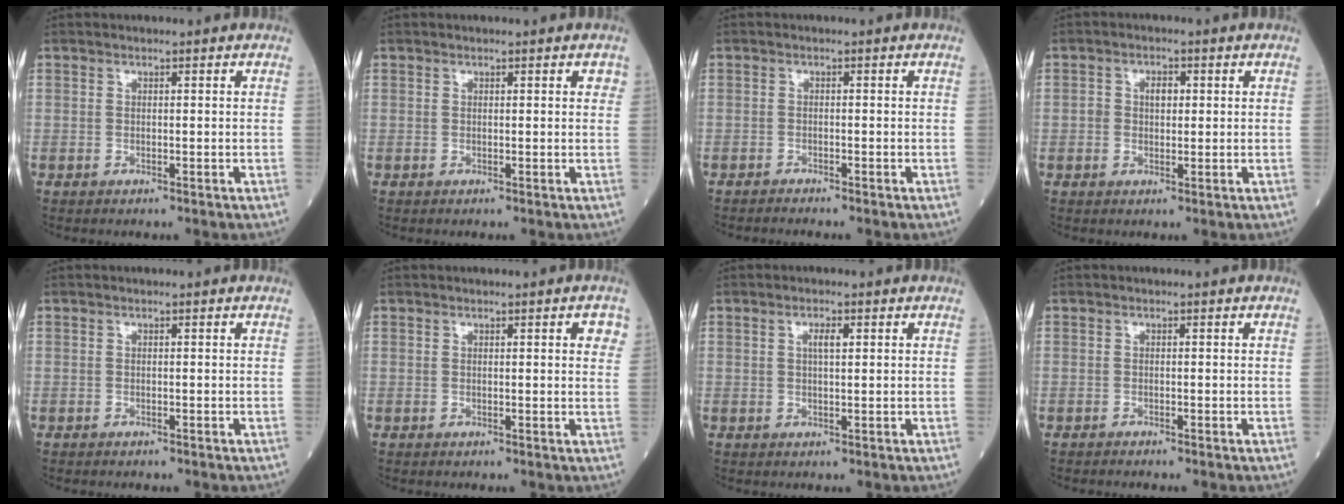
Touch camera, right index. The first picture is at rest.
{"total": 1.1, "force": [0.6, 0.3, 0.9], "torque": [-0.009, 0.001, 0.004]}
{"total": 1.3, "force": [-1.3, -0.3, 0.2], "torque": [-0.005, -0.001, -0.021]}
{"total": 2.6, "force": [0.4, 1.7, 2.0], "torque": [-0.037, 0.011, 0.008]}
{"total": 0.7, "force": [-0.6, 0.1, 0.2], "torque": [-0.006, -0.001, -0.010]}
{"total": 2.3, "force": [0.9, 0.4, 2.1], "torque": [-0.017, 0.001, 0.007]}
{"total": 1.9, "force": [0.6, 0.4, 1.8], "torque": [-0.033, 0.001, 0.010]}
{"total": 0.8, "force": [-0.8, -0.1, 0.2], "torque": [-0.005, 0.000, -0.014]}